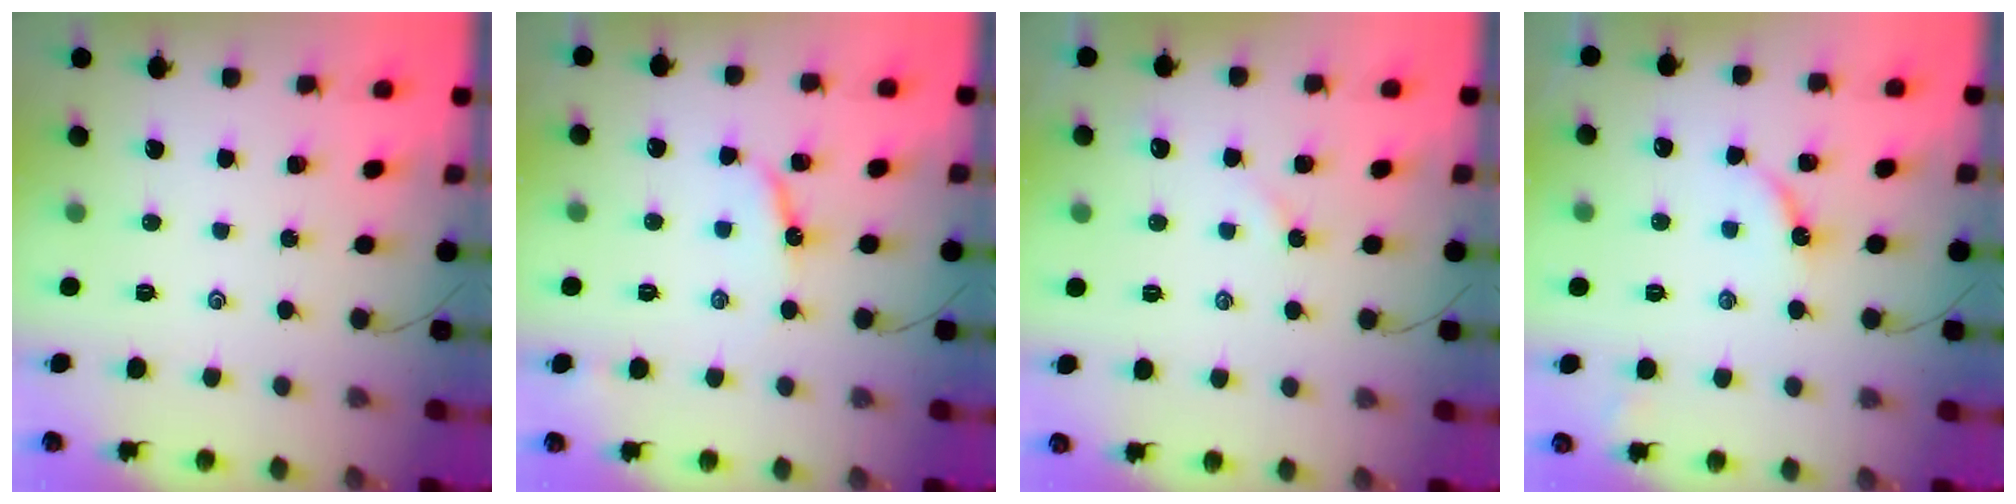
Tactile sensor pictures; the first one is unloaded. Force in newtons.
{"total": 7.0, "press": 7.0, "slide": 0.6}
{"total": 4.0, "press": 4.0, "slide": 0.4}
{"total": 5.1, "press": 5.0, "slide": 0.7}